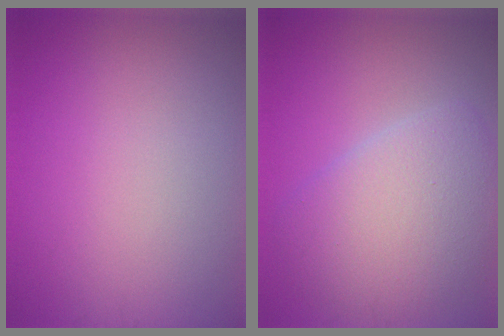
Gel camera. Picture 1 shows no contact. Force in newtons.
{"total": 6.5, "press": 6.4, "slide": 0.6}